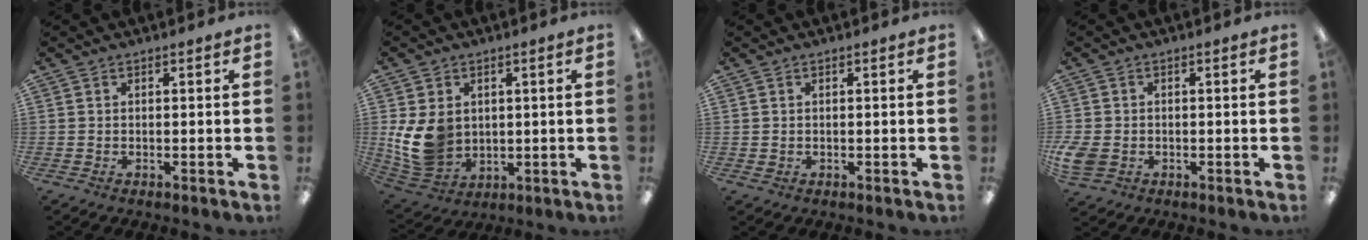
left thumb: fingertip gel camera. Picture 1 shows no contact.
{"total": 11.9, "force": [1.2, 9.6, 7.0], "torque": [-0.162, -0.005, 0.028]}
{"total": 0.7, "force": [0.4, 0.6, 0.3], "torque": [-0.006, 0.004, 0.006]}
{"total": 4.7, "force": [-1.0, 3.7, 2.8], "torque": [-0.064, 0.002, -0.016]}